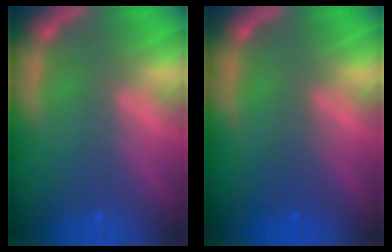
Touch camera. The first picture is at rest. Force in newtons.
{"total": 1.4}